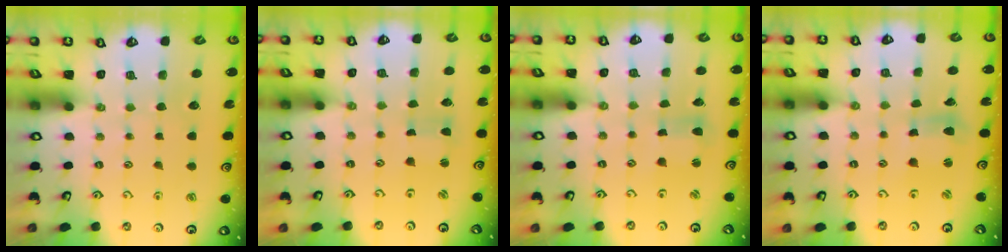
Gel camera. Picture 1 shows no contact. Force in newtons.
{"total": 0.7, "press": 0.7, "slide": 0.1}
{"total": 2.5, "press": 2.5, "slide": 0.3}
{"total": 5.1, "press": 5.0, "slide": 0.7}